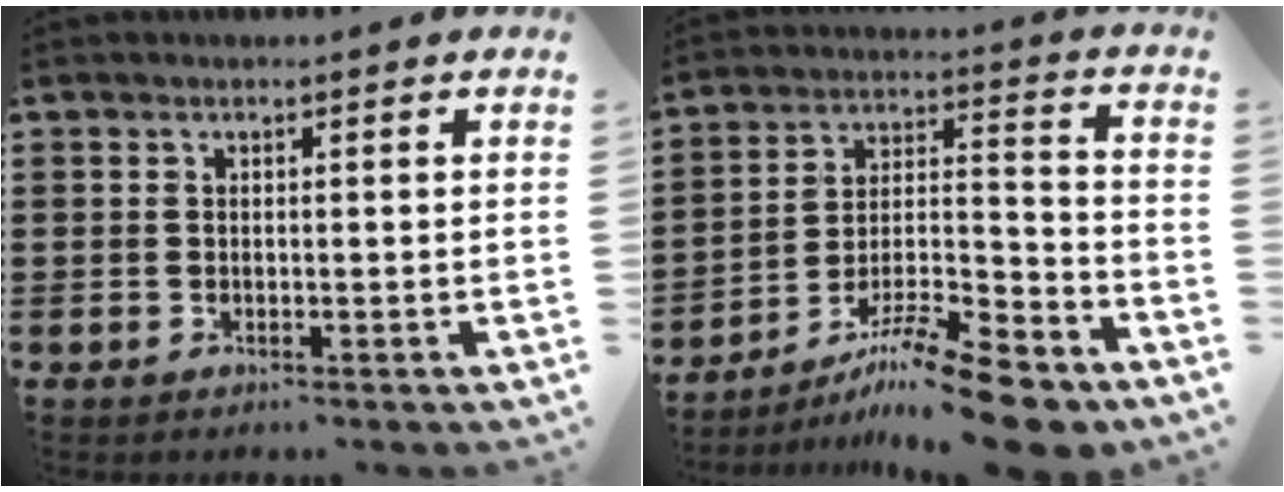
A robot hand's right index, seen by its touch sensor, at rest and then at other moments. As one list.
[{"total": 12.6, "force": [-10.2, 1.7, 7.2], "torque": [-0.098, 0.038, -0.187]}]